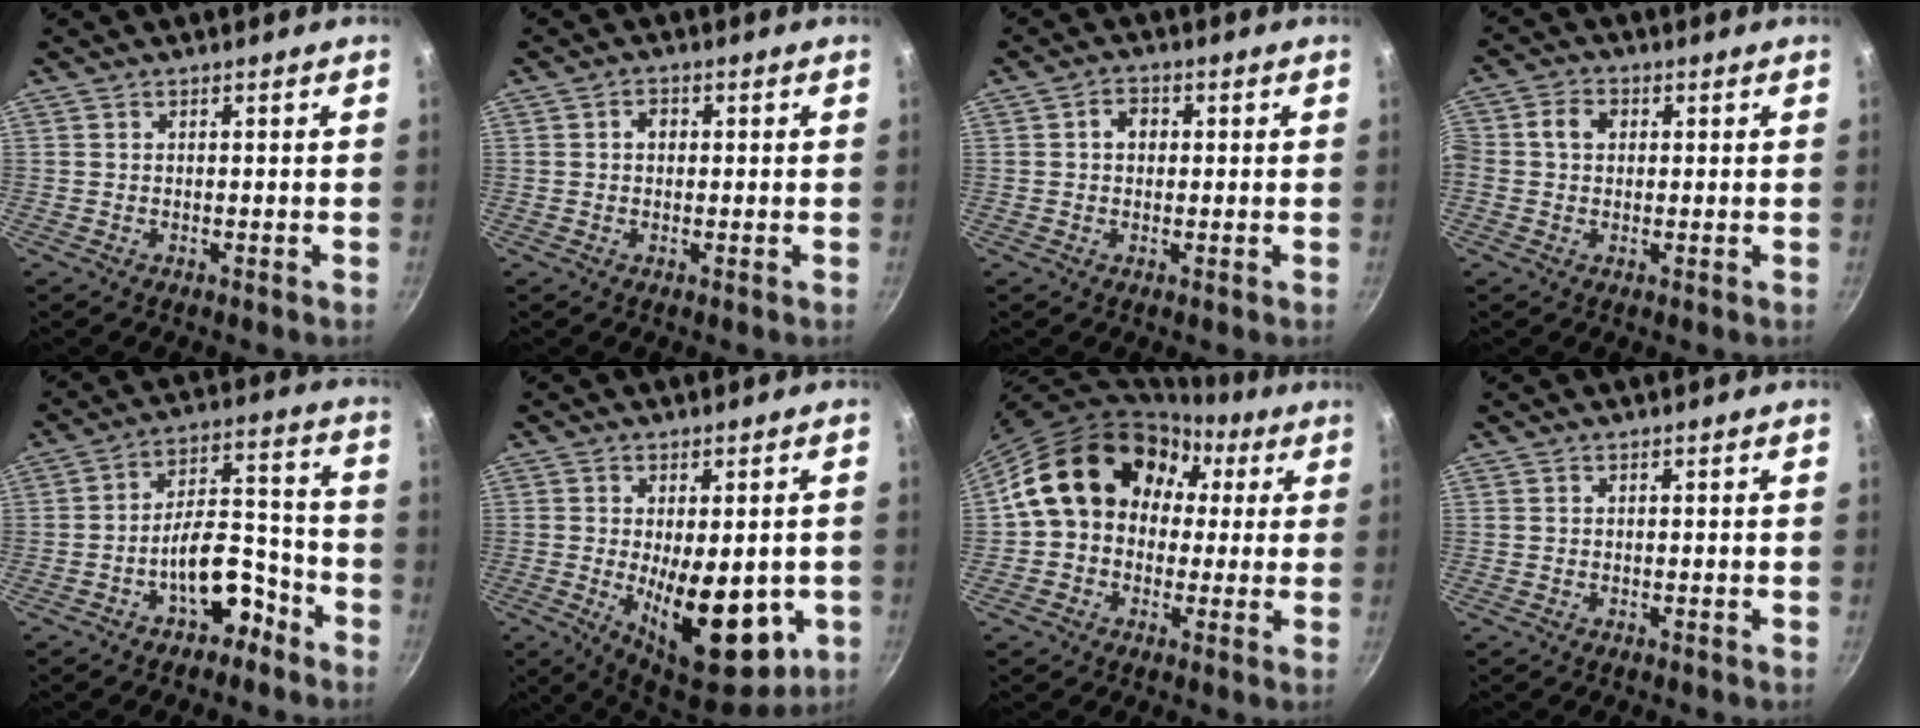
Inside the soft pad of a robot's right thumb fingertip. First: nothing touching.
{"total": 2.1, "force": [0.2, 1.7, 1.2], "torque": [-0.010, 0.006, 0.002]}
{"total": 3.3, "force": [0.4, 2.6, 1.9], "torque": [-0.013, 0.007, 0.004]}
{"total": 4.6, "force": [0.6, 3.7, 2.6], "torque": [-0.041, 0.012, -0.005]}
{"total": 11.6, "force": [-6.2, 6.0, 7.8], "torque": [-0.081, 0.082, -0.088]}
{"total": 18.0, "force": [-3.4, 8.5, 15.6], "torque": [-0.182, -0.019, -0.030]}
{"total": 17.5, "force": [2.6, 14.3, 9.6], "torque": [-0.121, 0.054, 0.030]}
{"total": 0.0}